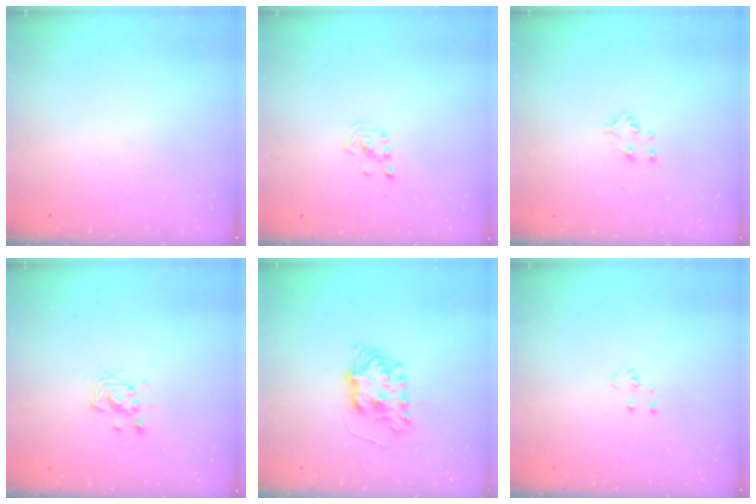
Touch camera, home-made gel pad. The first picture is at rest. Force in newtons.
{"total": 1.3, "press": 1.3, "slide": 0.1}
{"total": 5.5, "press": 5.5, "slide": 0.6}
{"total": 4.6, "press": 4.6, "slide": 0.2}
{"total": 8.5, "press": 8.5, "slide": 0.6}
{"total": 3.3, "press": 3.3, "slide": 0.4}